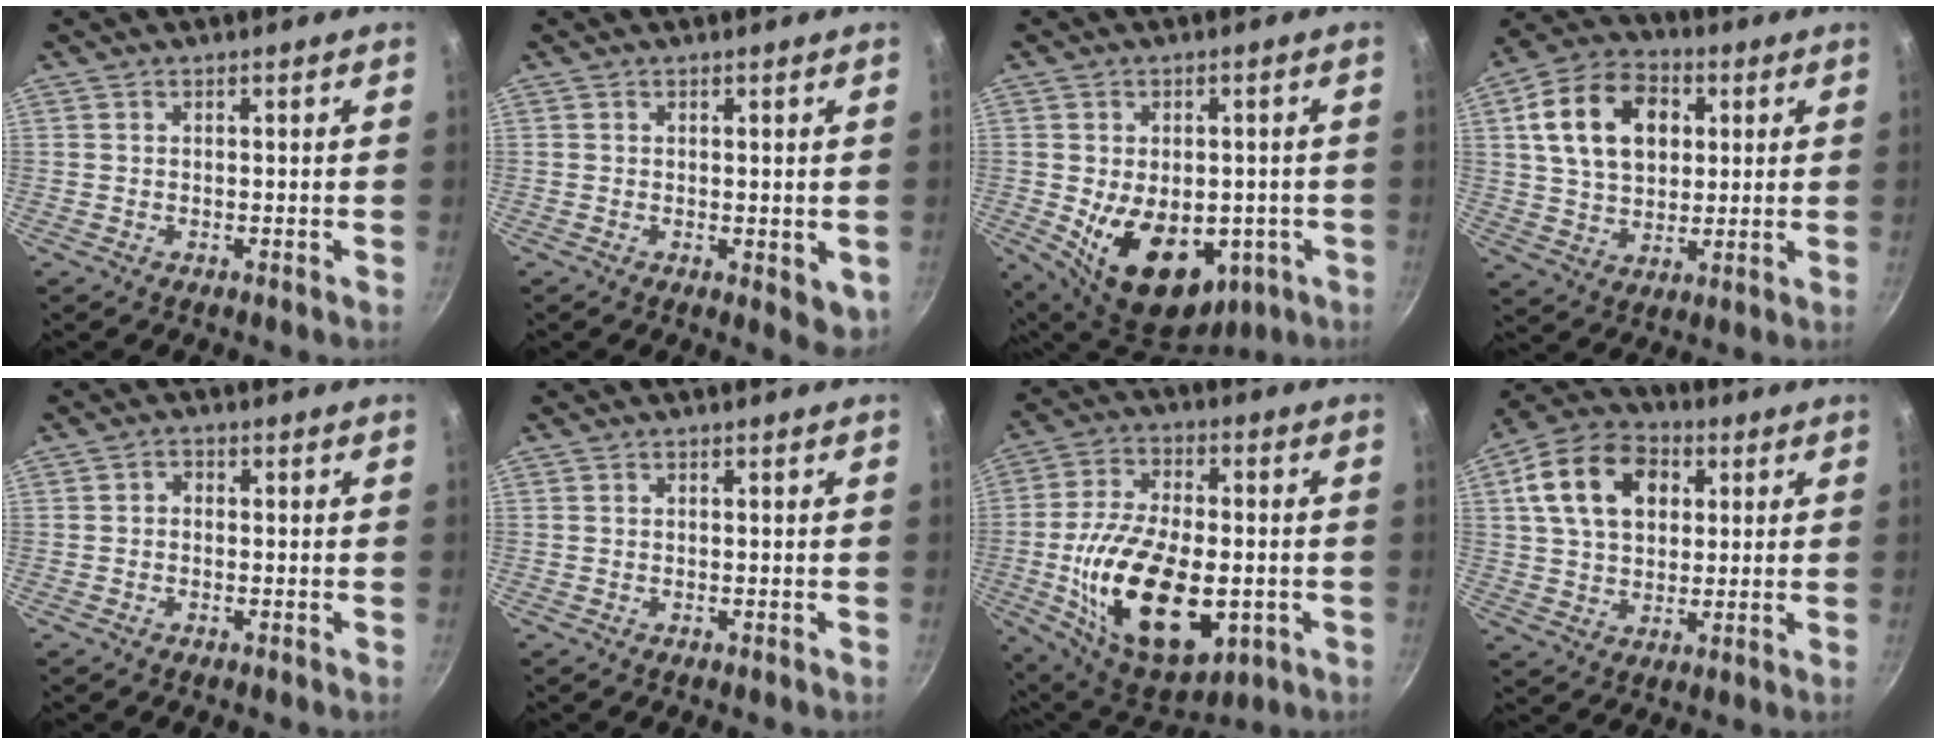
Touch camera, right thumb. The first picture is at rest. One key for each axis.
{"total": 3.7, "fx": 0.0, "fy": 1.9, "fz": 3.2, "tx": -0.039, "ty": -0.011, "tz": 0.002}
{"total": 16.7, "fx": -3.7, "fy": 11.0, "fz": 12.0, "tx": -0.156, "ty": -0.010, "tz": -0.029}
{"total": 16.3, "fx": 4.1, "fy": 11.6, "fz": 10.7, "tx": -0.163, "ty": 0.007, "tz": 0.061}
{"total": 1.5, "fx": -0.3, "fy": 1.3, "fz": 0.8, "tx": -0.011, "ty": 0.008, "tz": -0.008}
{"total": 0.0}
{"total": 24.1, "fx": -4.5, "fy": 13.3, "fz": 19.6, "tx": -0.341, "ty": 0.011, "tz": -0.064}
{"total": 15.4, "fx": 4.3, "fy": 10.9, "fz": 9.9, "tx": -0.154, "ty": 0.011, "tz": 0.061}